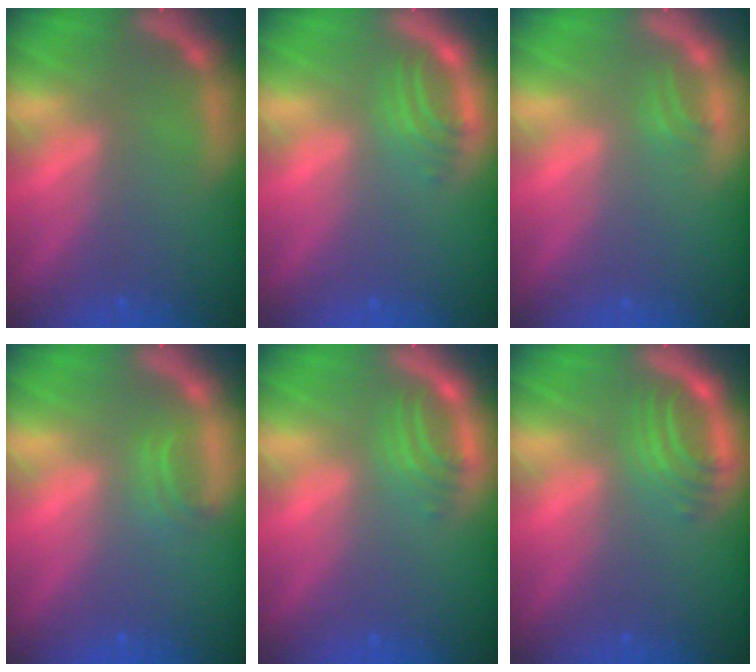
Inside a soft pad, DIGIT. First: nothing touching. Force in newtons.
{"total": 2.5}
{"total": 0.9}
{"total": 1.4}
{"total": 2.5}
{"total": 3.4}